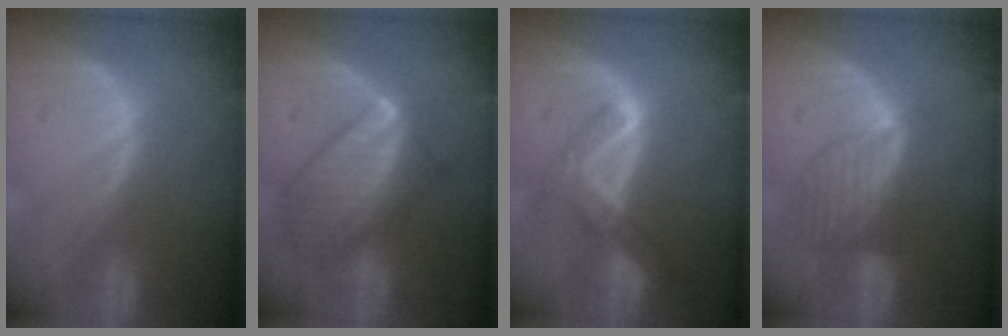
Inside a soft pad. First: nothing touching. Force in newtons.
{"total": 9.8, "press": 9.8, "slide": 0.9}
{"total": 6.9, "press": 5.8, "slide": 3.7}
{"total": 6.0, "press": 5.9, "slide": 0.7}